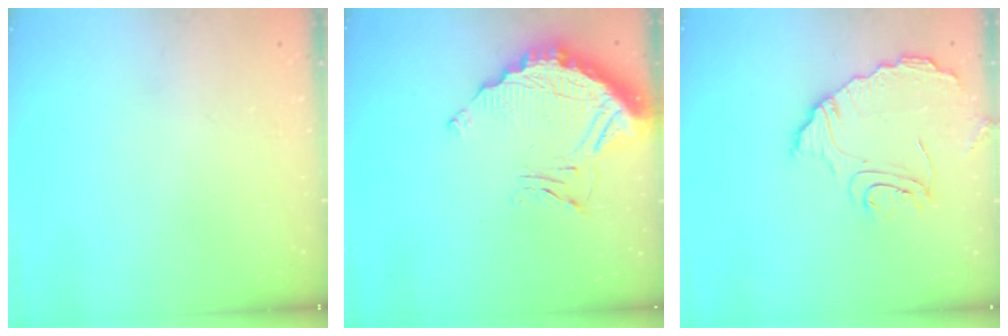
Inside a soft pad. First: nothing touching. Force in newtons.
{"total": 12.8, "press": 12.8, "slide": 0.8}
{"total": 11.6, "press": 11.5, "slide": 0.8}